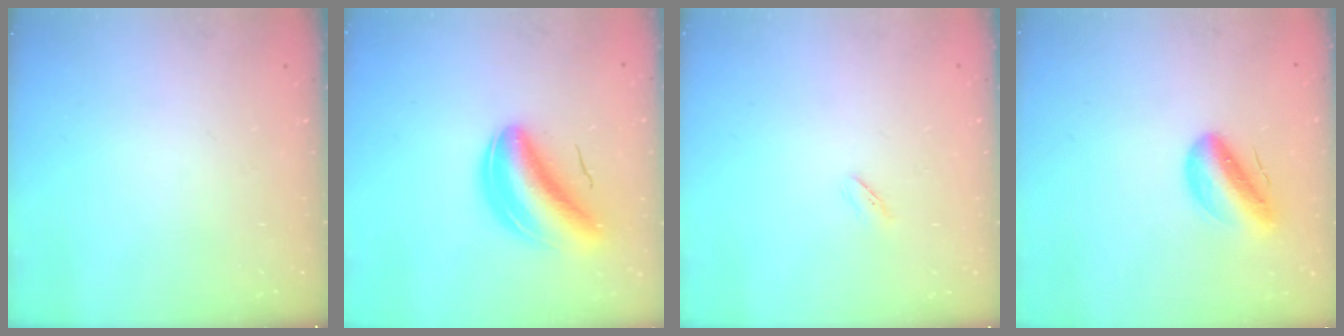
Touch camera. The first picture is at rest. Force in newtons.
{"total": 8.4, "press": 8.0, "slide": 2.4}
{"total": 1.9, "press": 1.8, "slide": 0.6}
{"total": 10.2, "press": 9.7, "slide": 3.2}